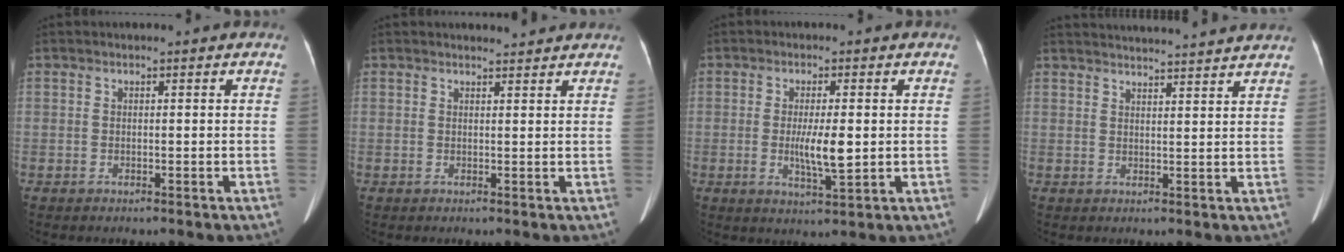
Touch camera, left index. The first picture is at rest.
{"total": 2.4, "force": [2.4, 0.1, 0.2], "torque": [-0.009, 0.003, 0.032]}
{"total": 5.6, "force": [-0.2, 1.0, 5.5], "torque": [-0.103, -0.009, -0.004]}
{"total": 14.6, "force": [14.0, -0.5, 4.2], "torque": [-0.072, 0.000, 0.179]}